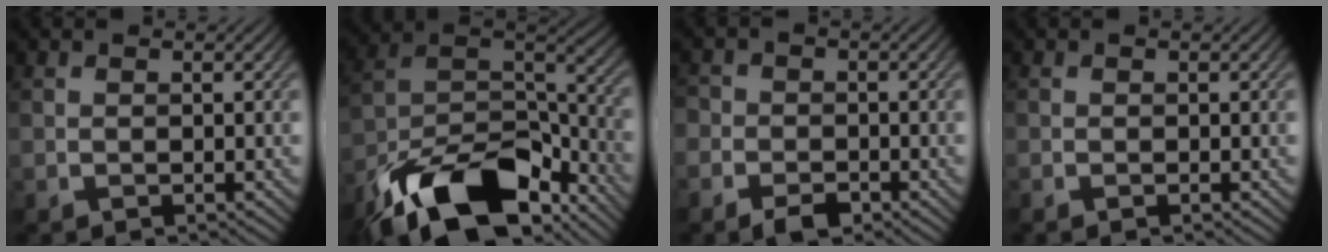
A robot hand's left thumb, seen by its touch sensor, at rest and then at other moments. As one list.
[{"total": 18.1, "force": [-12.4, 8.1, 10.3], "torque": [-0.228, -0.033, -0.214]}, {"total": 3.6, "force": [-2.0, 2.5, 1.6], "torque": [-0.029, -0.005, -0.049]}, {"total": 0.0}]